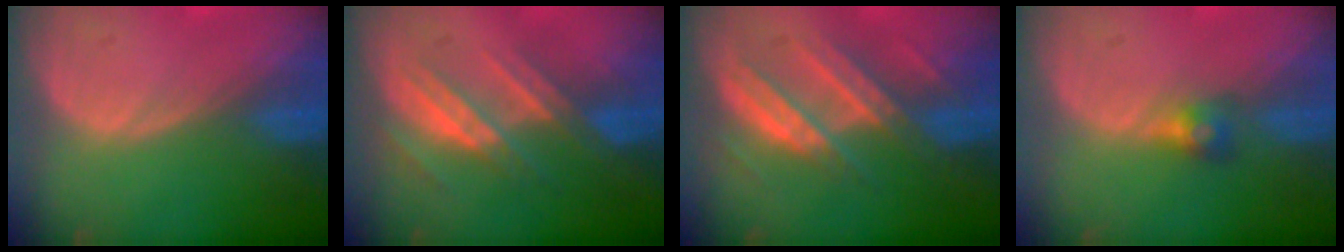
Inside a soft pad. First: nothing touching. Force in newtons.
{"total": 7.2, "press": 6.5, "slide": 3.1}
{"total": 7.3, "press": 7.3, "slide": 0.1}
{"total": 2.7, "press": 2.5, "slide": 0.9}